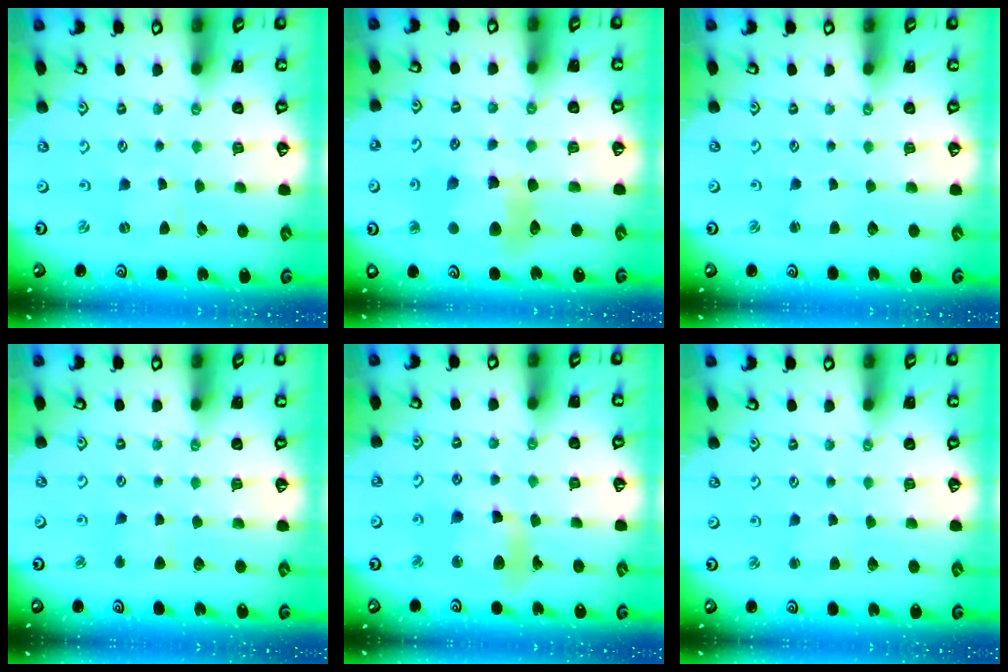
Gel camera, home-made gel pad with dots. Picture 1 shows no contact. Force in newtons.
{"total": 10.3, "press": 10.2, "slide": 1.4}
{"total": 1.3, "press": 1.3, "slide": 0.2}
{"total": 2.8, "press": 2.8, "slide": 0.5}
{"total": 11.8, "press": 11.5, "slide": 2.5}
{"total": 3.7, "press": 3.7, "slide": 0.3}